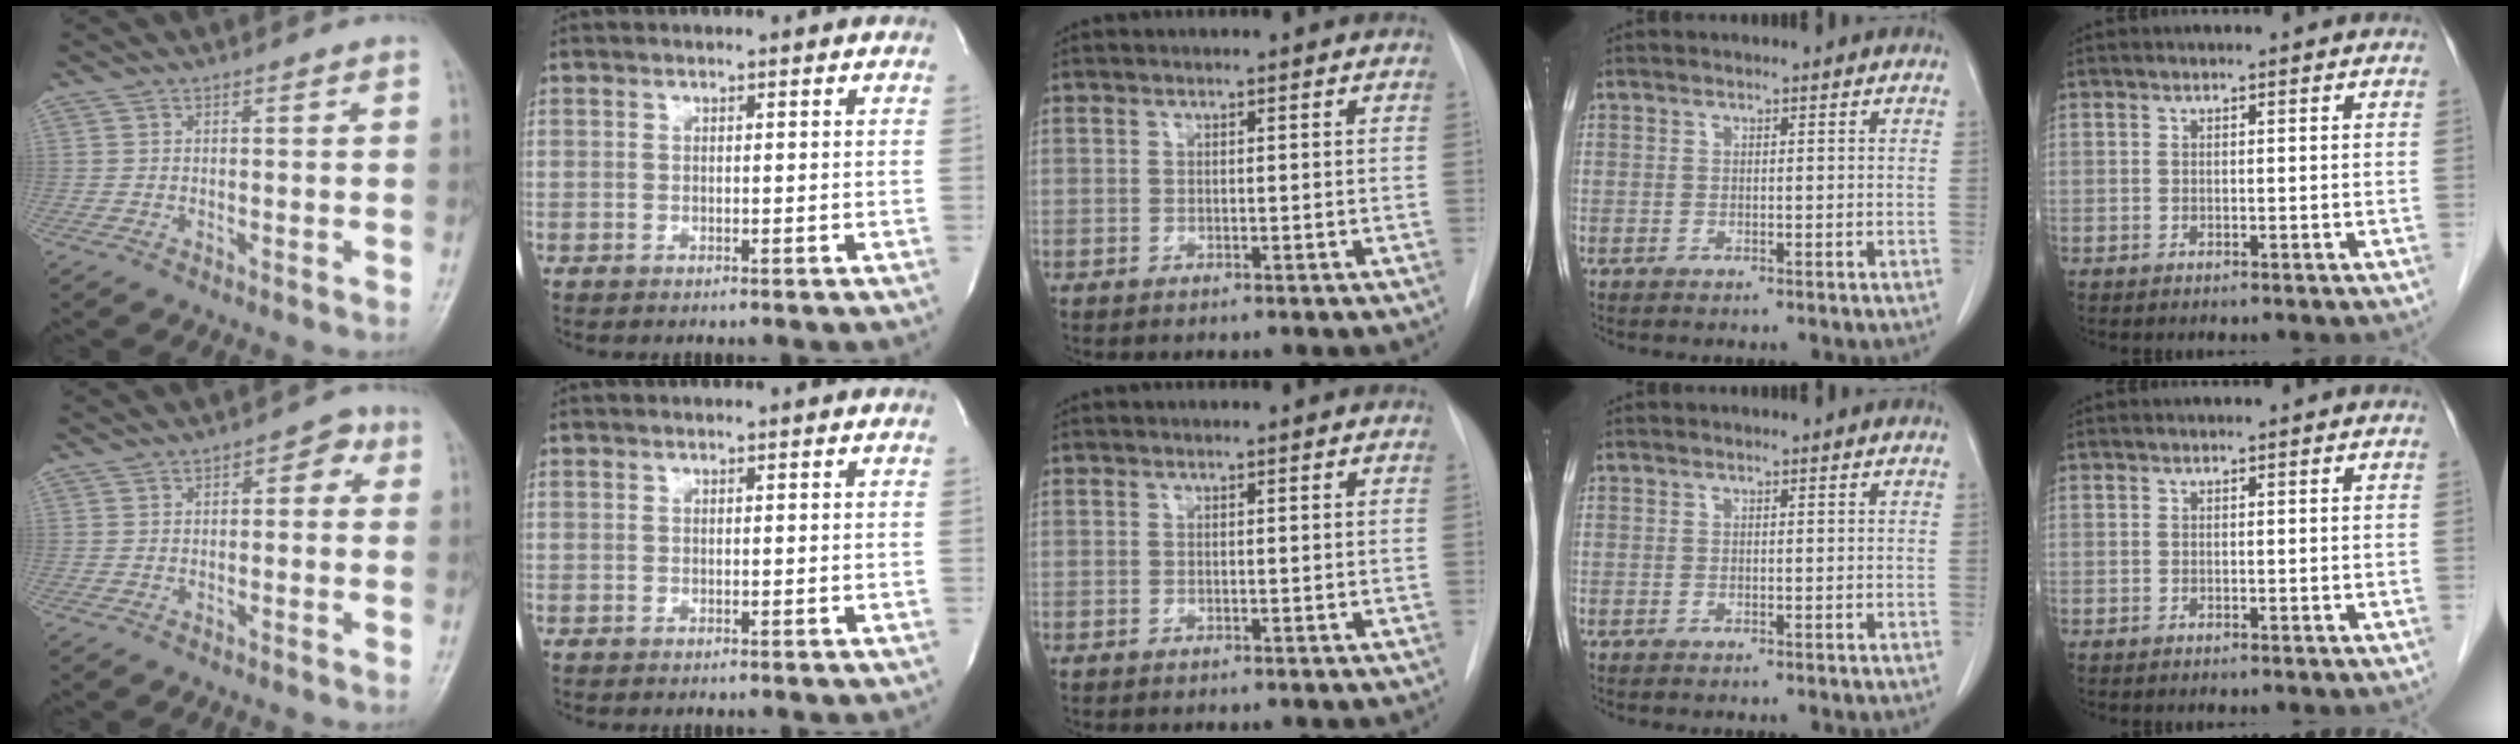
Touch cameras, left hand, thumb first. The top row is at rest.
{"thumb": {"total": 3.6, "force": [0.6, 2.1, 2.8], "torque": [-0.015, 0.012, -0.004]}}